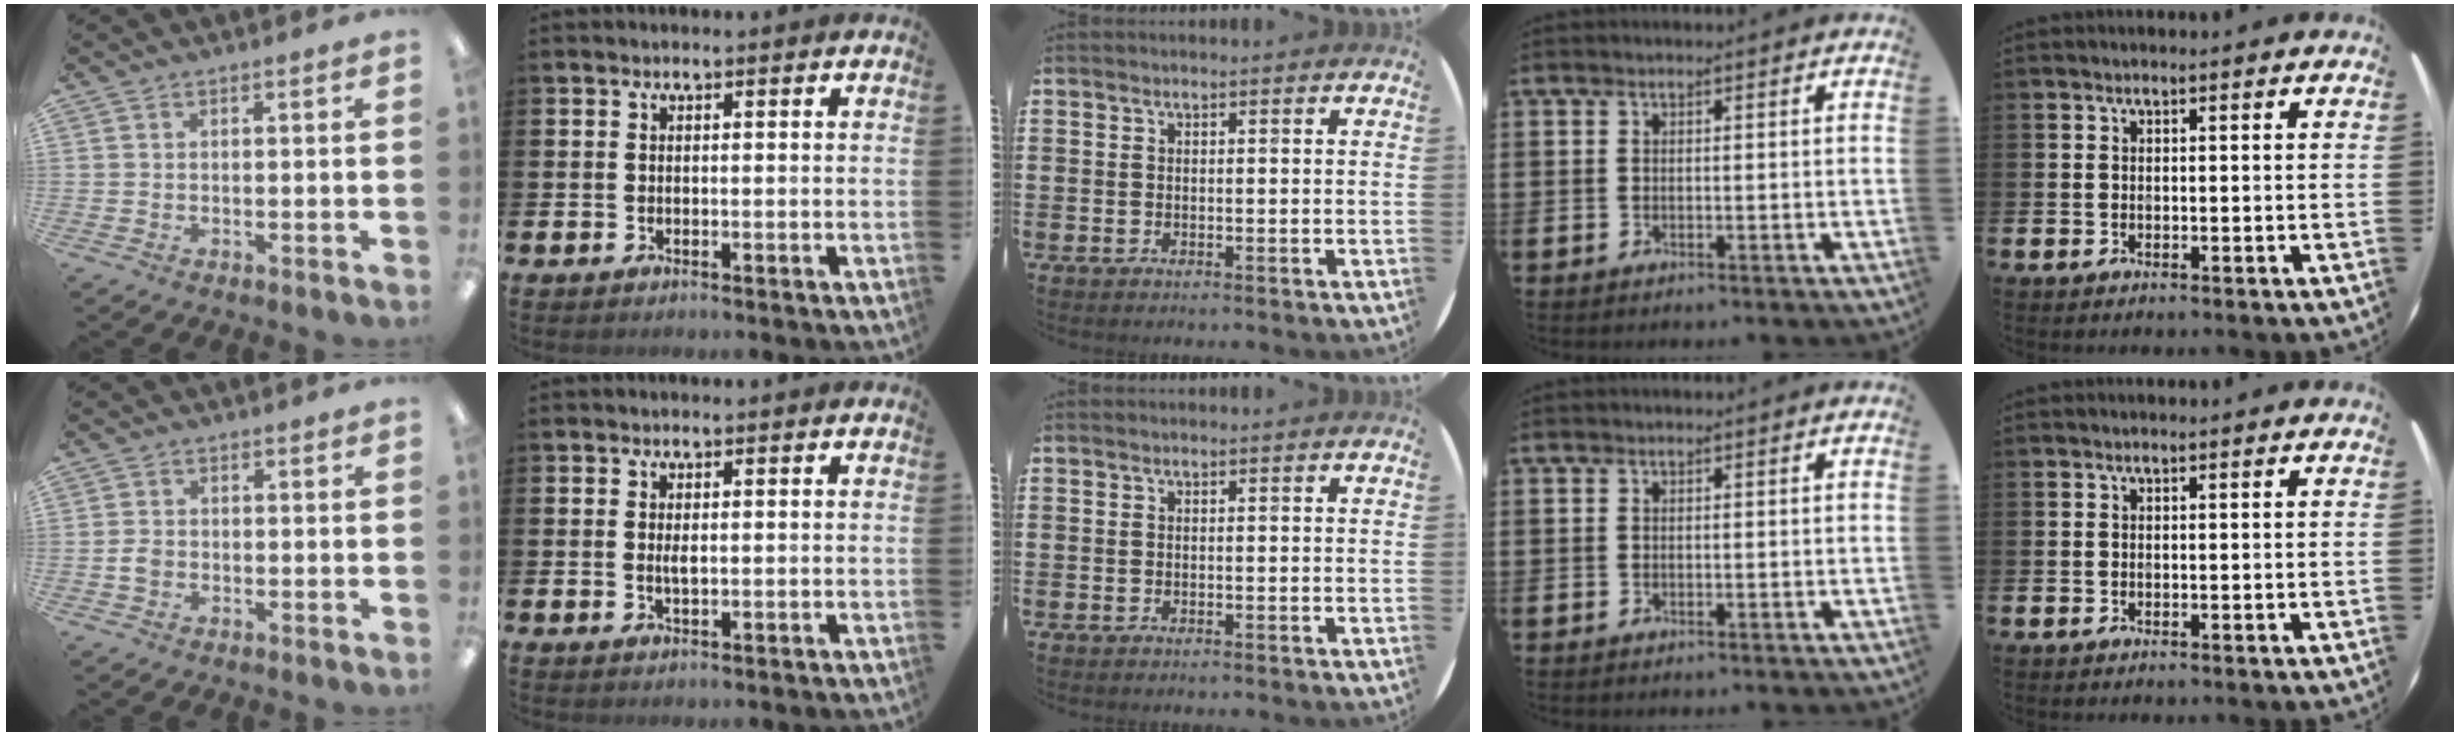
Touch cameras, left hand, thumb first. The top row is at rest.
{"thumb": {"total": 2.4, "force": [-0.5, 2.0, 1.2], "torque": [-0.022, 0.005, -0.010]}, "index": {"total": 1.3, "force": [0.3, 0.4, 1.2], "torque": [-0.018, 0.000, 0.002]}}